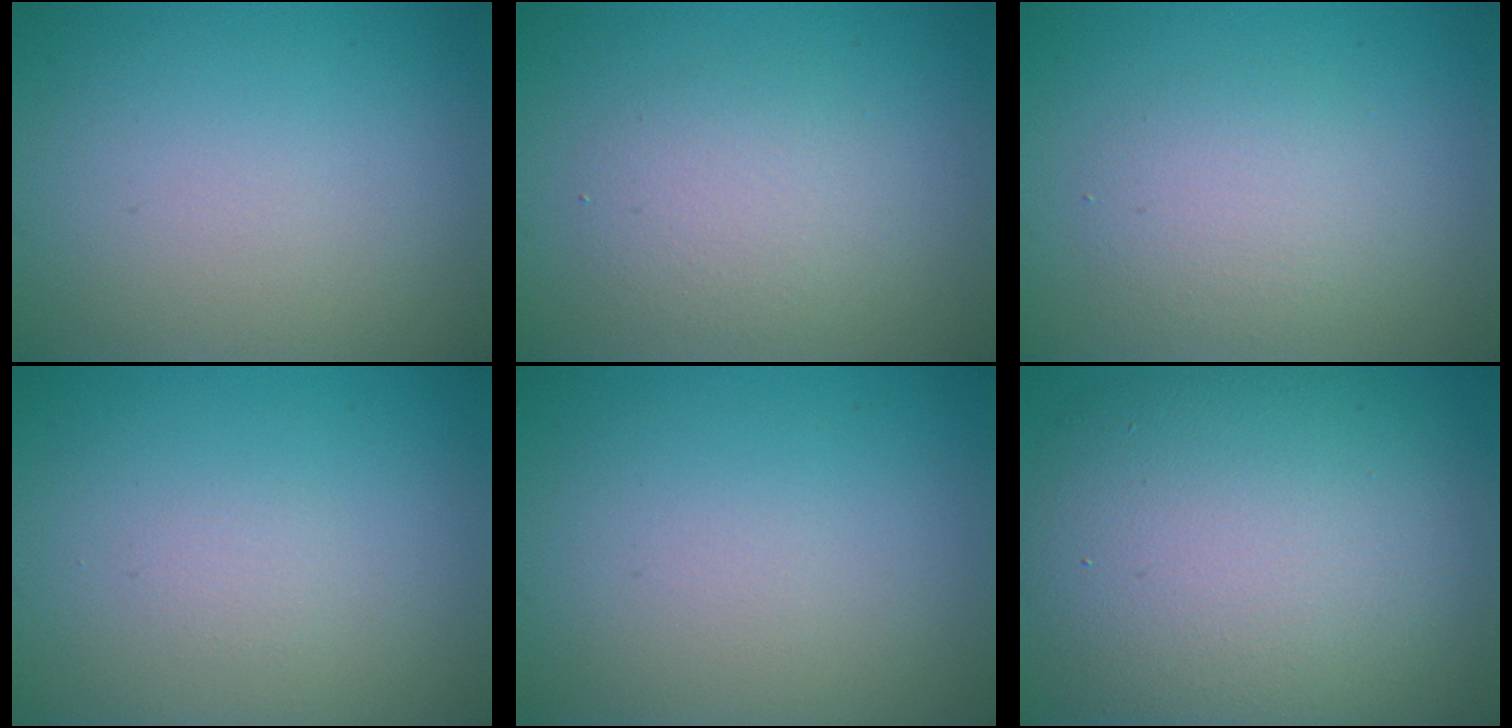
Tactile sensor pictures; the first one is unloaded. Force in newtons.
{"total": 2.6, "press": 2.6, "slide": 0.2}
{"total": 2.7, "press": 2.7, "slide": 0.3}
{"total": 0.6, "press": 0.6, "slide": 0.0}
{"total": 0.0}
{"total": 13.6, "press": 13.6, "slide": 0.6}